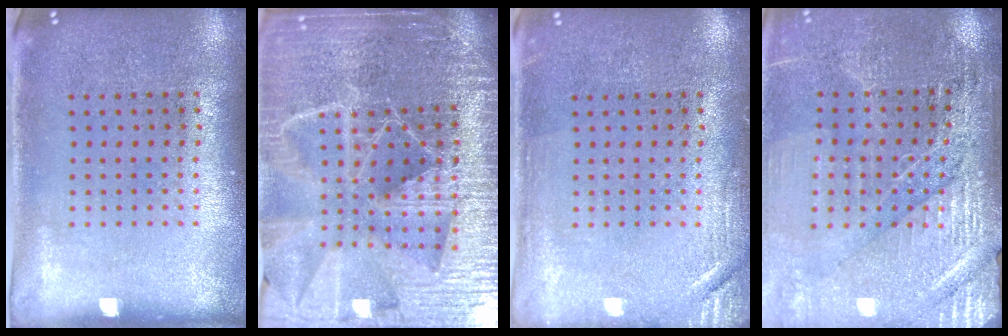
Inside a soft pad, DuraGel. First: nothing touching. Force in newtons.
{"total": 6.2, "press": 5.4, "slide": 3.1}
{"total": 1.8, "press": 1.8, "slide": 0.3}
{"total": 3.3, "press": 3.3, "slide": 0.0}